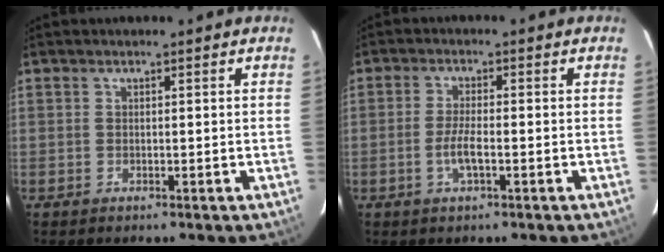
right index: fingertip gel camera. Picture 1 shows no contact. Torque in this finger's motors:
{"motor_torque": [0.43, -0.38, 0.32, 0.07]}